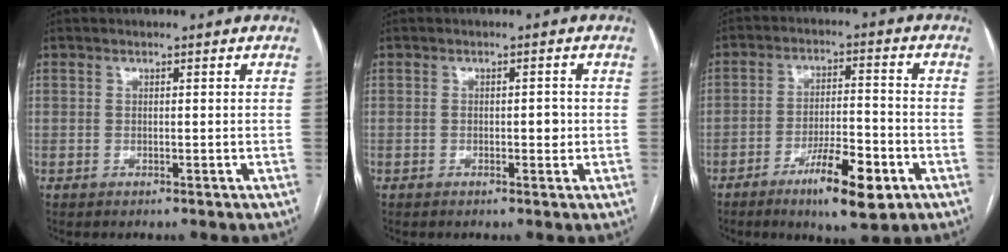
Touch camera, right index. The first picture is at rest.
{"total": 1.9, "force": [-0.2, 0.9, 1.6], "torque": [-0.023, 0.001, -0.002]}
{"total": 10.1, "force": [-5.4, 2.2, 8.3], "torque": [-0.141, -0.005, -0.083]}